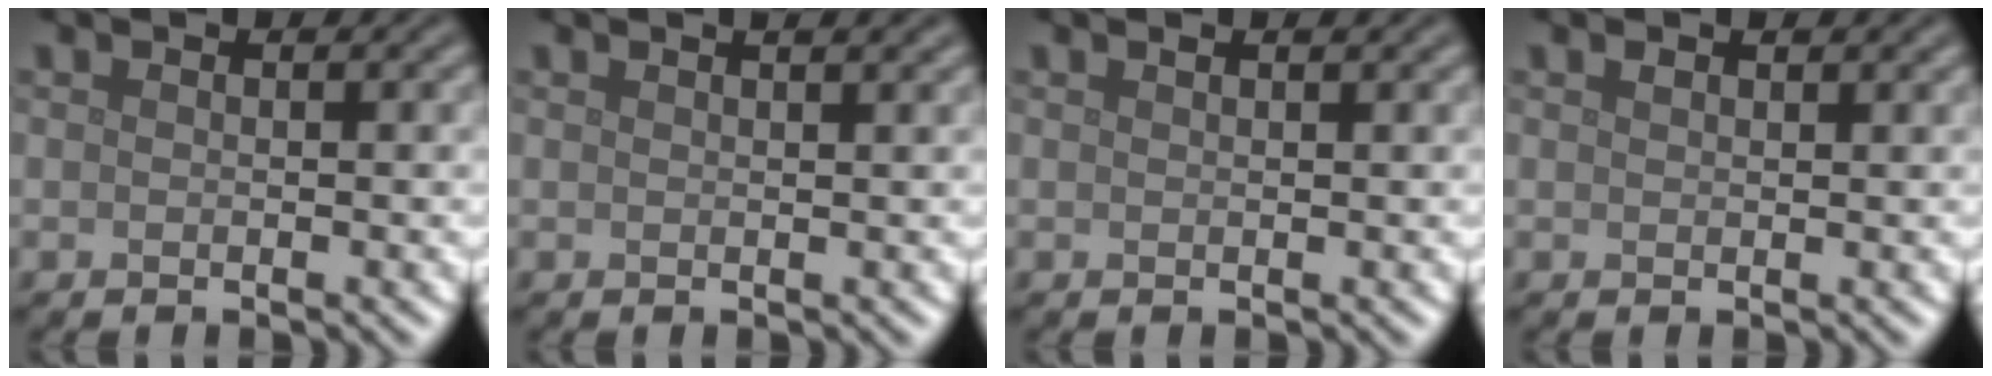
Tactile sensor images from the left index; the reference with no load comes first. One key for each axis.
{"total": 2.2, "fx": 1.5, "fy": 0.8, "fz": 1.4, "tx": -0.007, "ty": 0.008, "tz": 0.003}
{"total": 0.7, "fx": 0.6, "fy": 0.2, "fz": 0.4, "tx": -0.004, "ty": 0.000, "tz": 0.010}
{"total": 1.0, "fx": 0.8, "fy": 0.4, "fz": 0.5, "tx": -0.010, "ty": 0.003, "tz": 0.014}